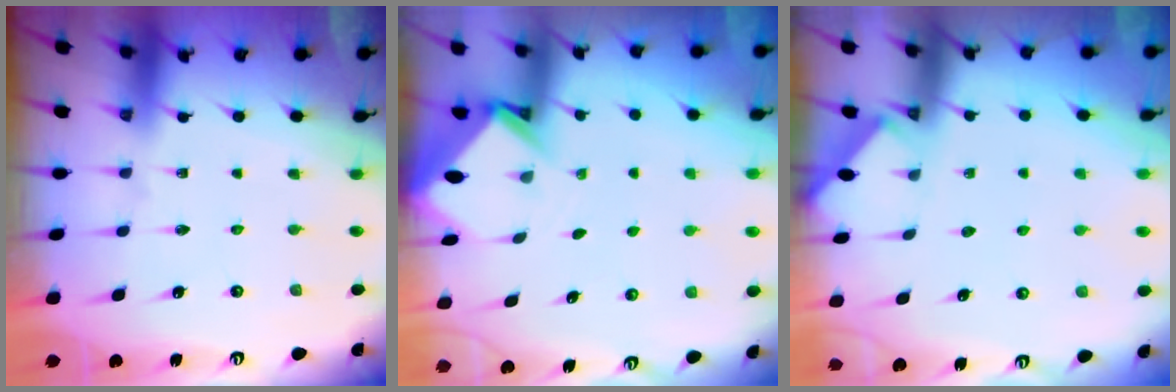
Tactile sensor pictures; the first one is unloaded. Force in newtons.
{"total": 2.9, "press": 2.9, "slide": 0.2}
{"total": 1.3, "press": 1.3, "slide": 0.3}